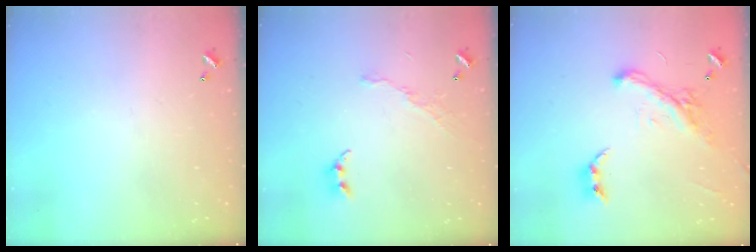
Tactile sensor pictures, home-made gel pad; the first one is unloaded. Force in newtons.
{"total": 7.1, "press": 7.1, "slide": 0.6}
{"total": 2.2, "press": 2.2, "slide": 0.1}